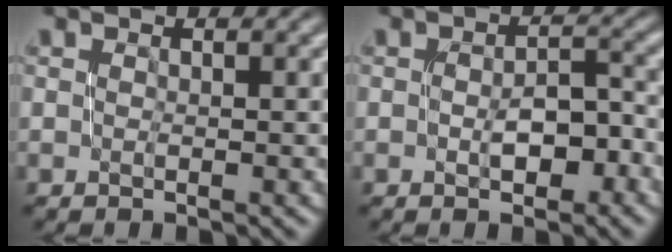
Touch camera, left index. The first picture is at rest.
{"total": 2.8, "force": [-0.9, 1.3, 2.4], "torque": [-0.040, 0.004, -0.014]}